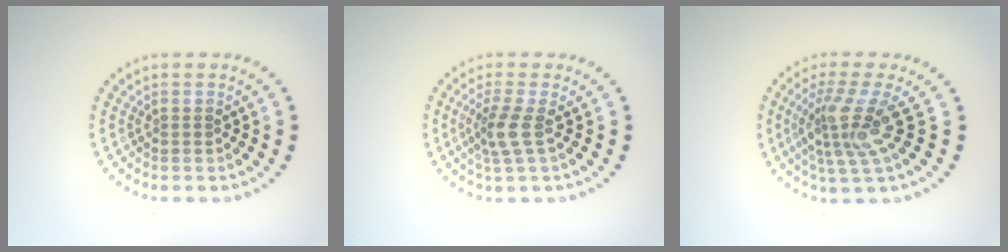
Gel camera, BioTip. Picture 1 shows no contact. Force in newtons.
{"total": 2.5, "press": 1.9, "slide": 1.6}
{"total": 3.9, "press": 3.0, "slide": 2.5}